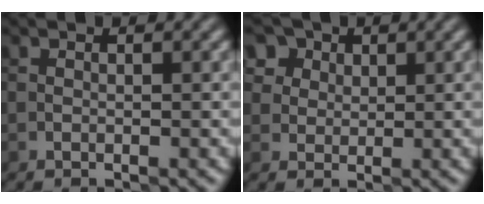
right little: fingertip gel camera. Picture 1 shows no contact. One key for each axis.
{"total": 6.1, "fx": 3.6, "fy": 4.4, "fz": 2.2, "tx": -0.038, "ty": 0.014, "tz": 0.053}